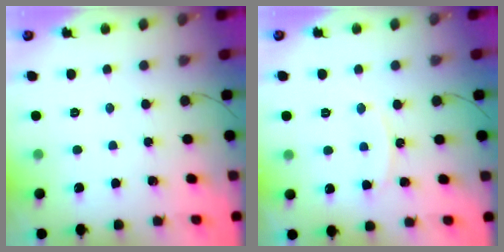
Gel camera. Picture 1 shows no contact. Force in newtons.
{"total": 9.0, "press": 9.0, "slide": 0.7}